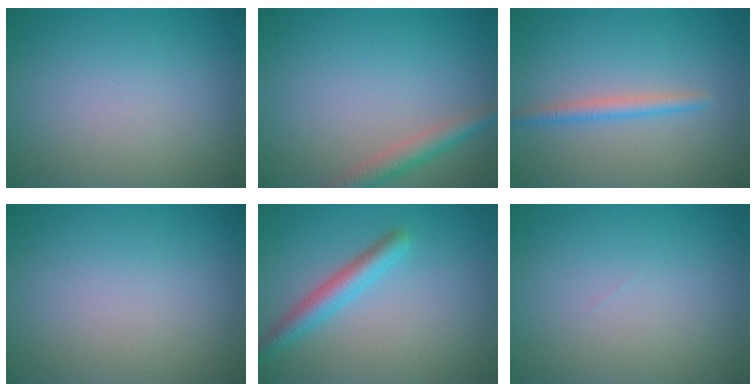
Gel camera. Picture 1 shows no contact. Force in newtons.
{"total": 2.6, "press": 2.6, "slide": 0.1}
{"total": 1.9, "press": 1.9, "slide": 0.1}
{"total": 0.0}
{"total": 2.9, "press": 2.9, "slide": 0.1}
{"total": 0.0}